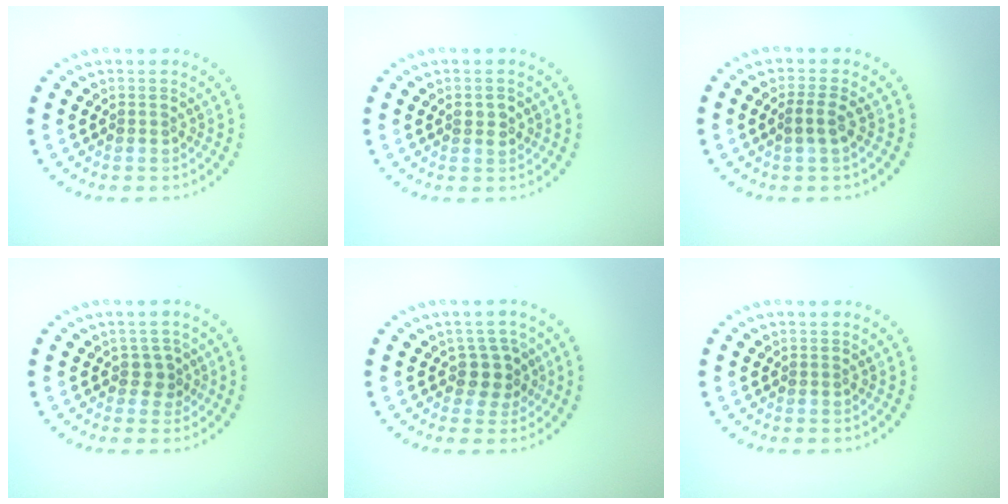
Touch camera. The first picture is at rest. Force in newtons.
{"total": 1.3, "press": 1.3, "slide": 0.2}
{"total": 1.7, "press": 1.5, "slide": 0.9}
{"total": 1.6, "press": 1.3, "slide": 0.9}
{"total": 2.3, "press": 1.9, "slide": 1.2}
{"total": 0.0}